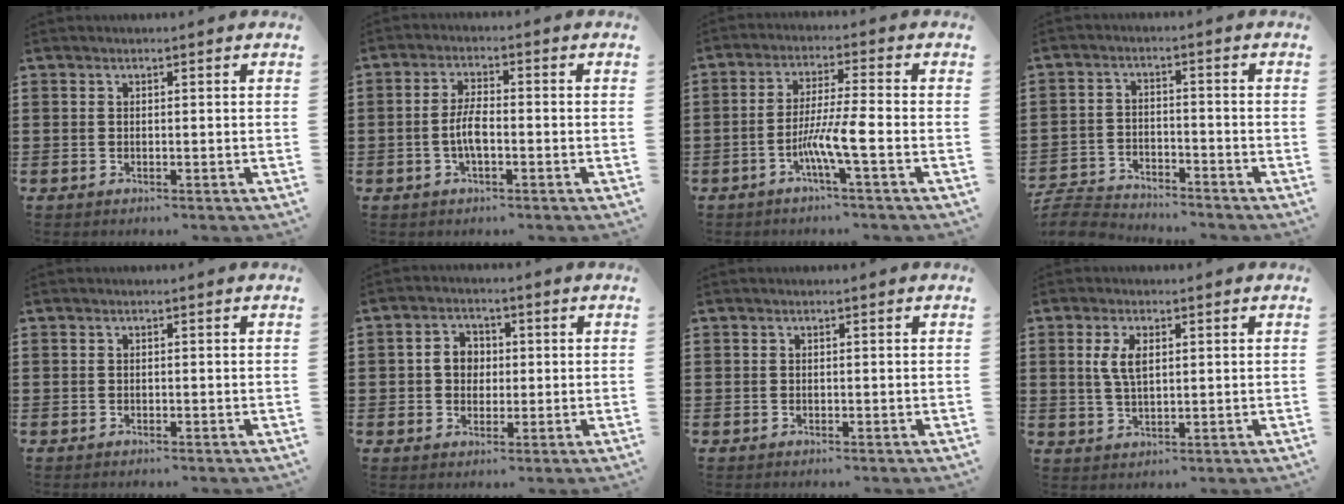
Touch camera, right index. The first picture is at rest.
{"total": 4.5, "force": [-1.1, 1.3, 4.1], "torque": [-0.096, -0.005, -0.027]}
{"total": 6.9, "force": [-2.8, -0.3, 6.3], "torque": [-0.128, -0.015, -0.057]}
{"total": 4.7, "force": [-4.6, 0.7, 0.4], "torque": [-0.030, -0.001, -0.101]}
{"total": 0.0}
{"total": 4.1, "force": [0.1, 3.5, 2.1], "torque": [-0.052, 0.012, -0.003]}
{"total": 0.0}
{"total": 4.4, "force": [1.1, 1.9, 3.8], "torque": [-0.080, 0.007, 0.018]}